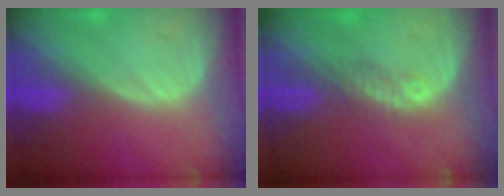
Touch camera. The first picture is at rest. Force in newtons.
{"total": 1.8, "press": 1.6, "slide": 0.8}